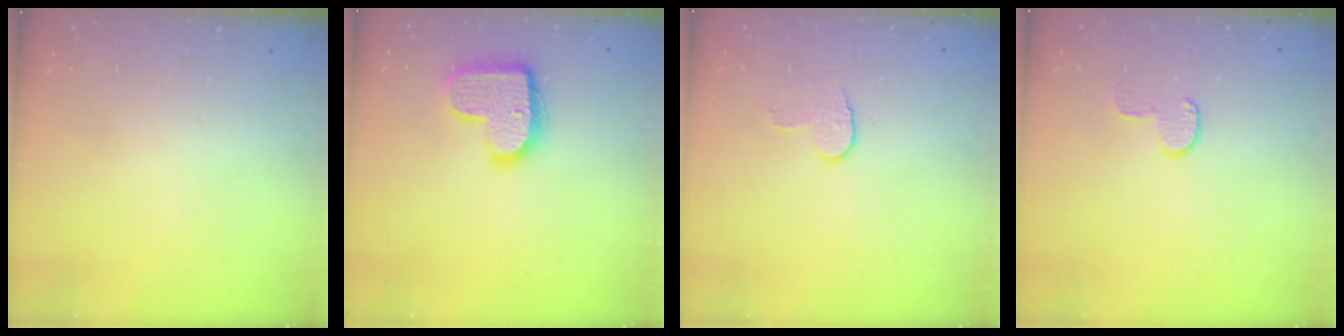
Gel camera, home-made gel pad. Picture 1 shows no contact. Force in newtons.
{"total": 15.5, "press": 15.5, "slide": 0.8}
{"total": 6.1, "press": 6.1, "slide": 0.5}
{"total": 5.9, "press": 5.9, "slide": 0.4}